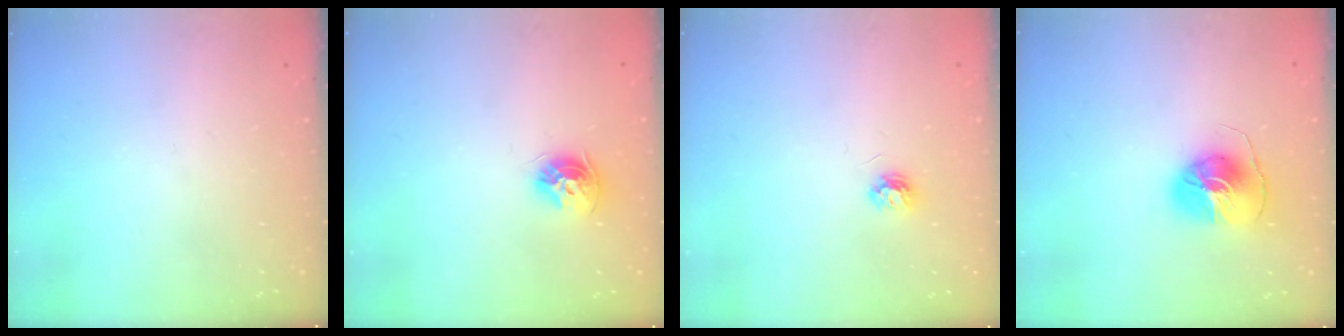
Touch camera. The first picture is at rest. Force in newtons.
{"total": 8.9, "press": 8.8, "slide": 1.2}
{"total": 3.9, "press": 3.9, "slide": 0.5}
{"total": 9.1, "press": 9.1, "slide": 0.5}